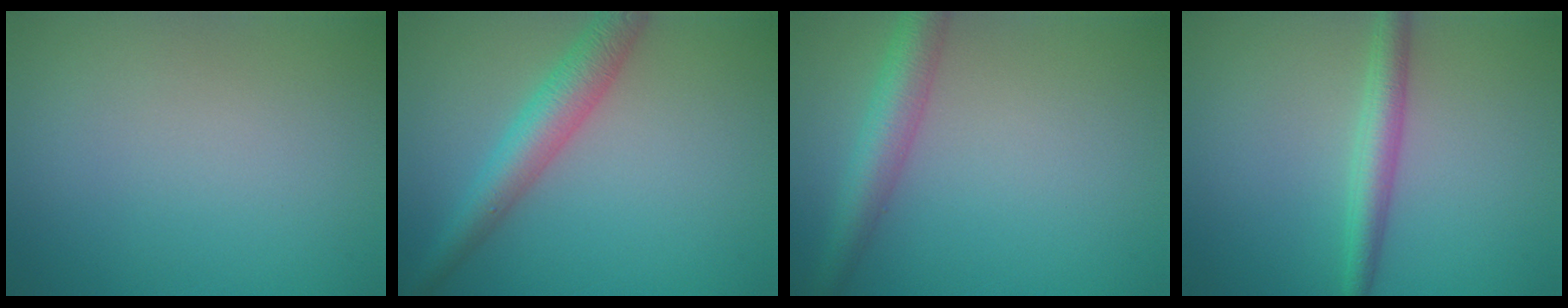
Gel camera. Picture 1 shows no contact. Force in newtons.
{"total": 4.2, "press": 4.2, "slide": 0.1}
{"total": 4.0, "press": 4.0, "slide": 0.1}
{"total": 2.9, "press": 2.9, "slide": 0.1}